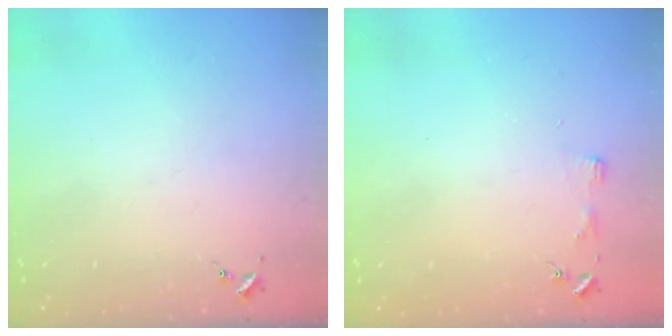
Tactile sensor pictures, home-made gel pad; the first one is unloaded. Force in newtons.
{"total": 3.4, "press": 3.3, "slide": 0.4}